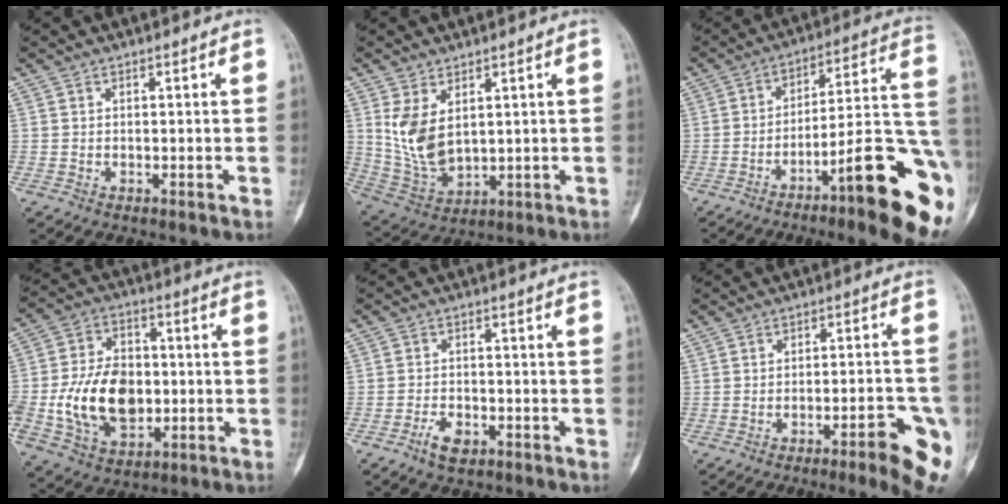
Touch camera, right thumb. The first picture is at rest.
{"total": 9.8, "force": [2.5, 6.1, 7.2], "torque": [-0.127, -0.017, 0.071]}
{"total": 22.8, "force": [-9.9, 4.0, 20.2], "torque": [-0.210, 0.063, -0.141]}
{"total": 17.2, "force": [-2.3, 11.9, 12.2], "torque": [-0.195, 0.014, -0.031]}
{"total": 4.3, "force": [-2.6, 2.4, 2.5], "torque": [-0.038, 0.015, -0.046]}
{"total": 11.8, "force": [-5.6, 2.4, 10.1], "torque": [-0.115, 0.022, -0.068]}